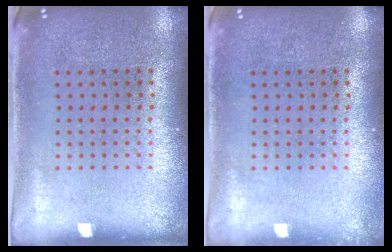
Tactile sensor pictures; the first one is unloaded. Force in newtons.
{"total": 0.5, "press": 0.5, "slide": 0.2}